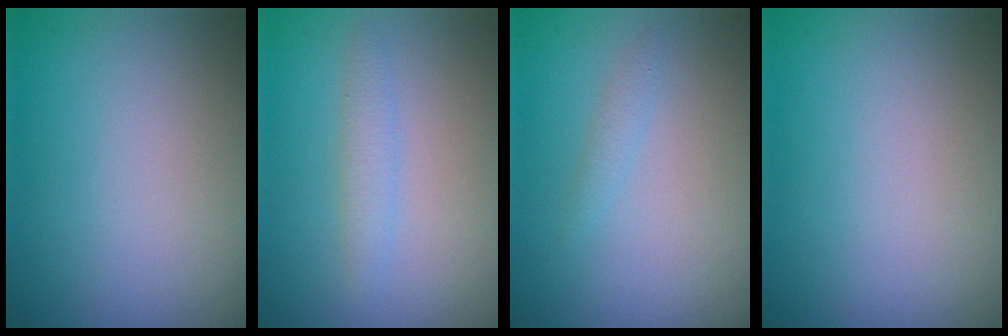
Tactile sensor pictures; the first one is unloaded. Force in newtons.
{"total": 1.6, "press": 1.6, "slide": 0.1}
{"total": 0.9, "press": 0.9, "slide": 0.0}
{"total": 0.0}